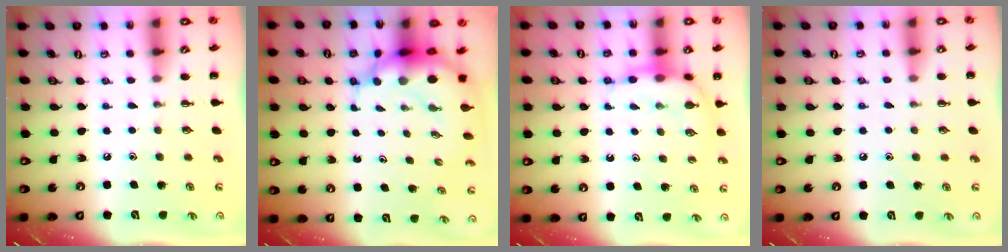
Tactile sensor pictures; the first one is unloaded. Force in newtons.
{"total": 8.6, "press": 8.3, "slide": 2.4}
{"total": 7.3, "press": 7.2, "slide": 1.5}
{"total": 5.6, "press": 5.3, "slide": 1.9}